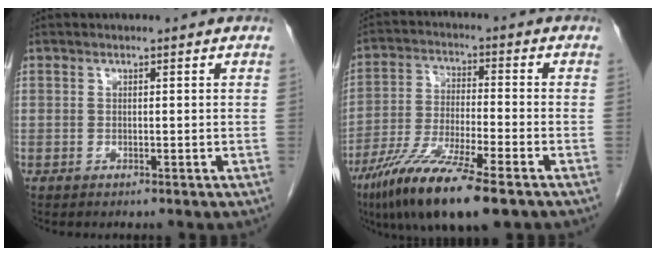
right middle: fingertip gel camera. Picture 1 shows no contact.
{"total": 13.7, "force": [-8.7, 1.4, 10.4], "torque": [-0.206, -0.036, -0.158]}